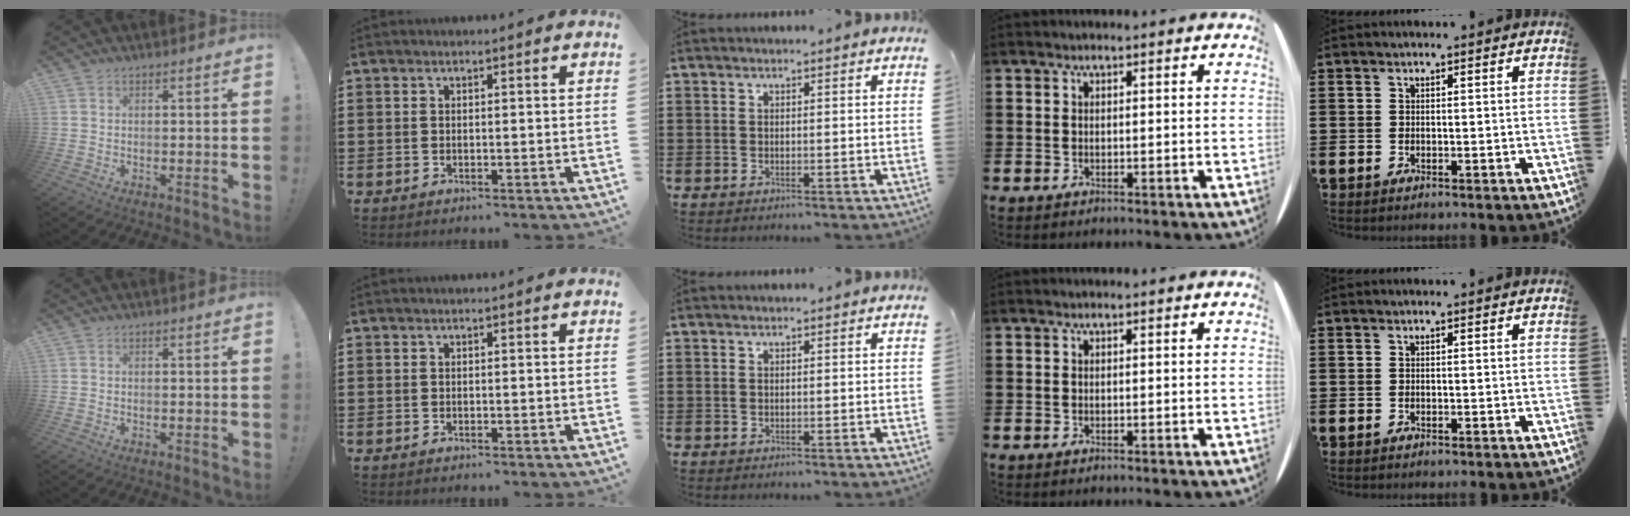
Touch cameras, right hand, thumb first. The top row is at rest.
{}